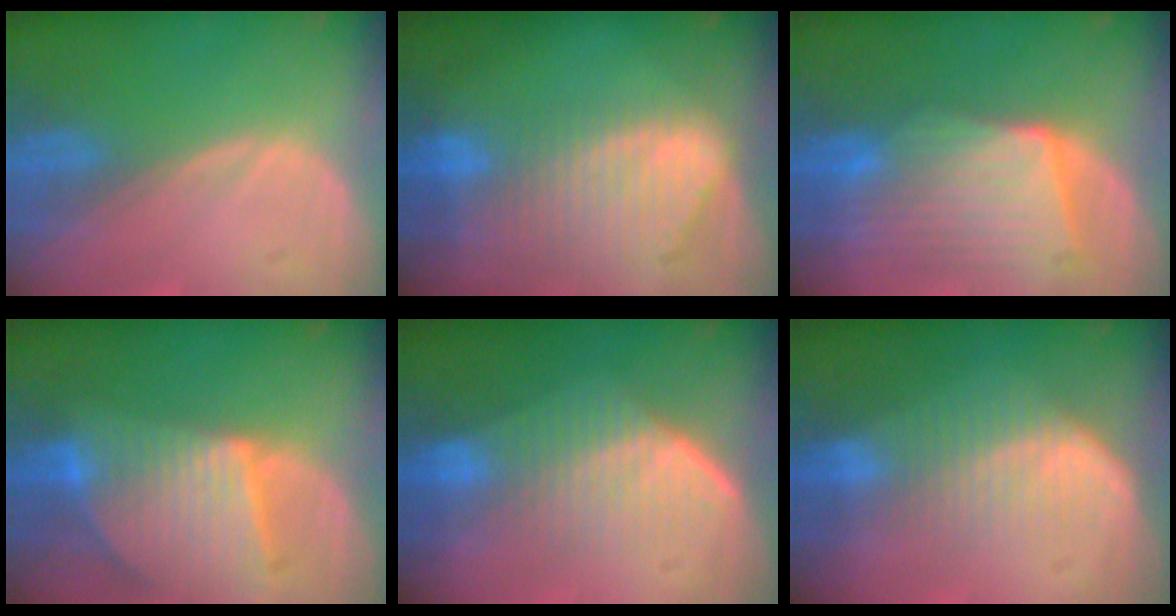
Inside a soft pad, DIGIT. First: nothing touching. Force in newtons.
{"total": 9.5, "press": 8.2, "slide": 4.8}
{"total": 9.3, "press": 8.7, "slide": 3.1}
{"total": 9.5, "press": 8.2, "slide": 4.7}
{"total": 7.2, "press": 6.7, "slide": 2.8}
{"total": 6.8, "press": 6.3, "slide": 2.5}